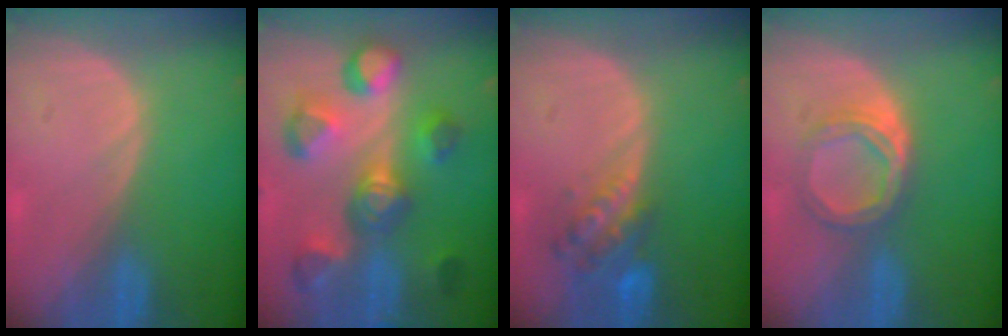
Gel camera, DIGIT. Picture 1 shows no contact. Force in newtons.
{"total": 10.7, "press": 10.0, "slide": 3.7}
{"total": 5.9, "press": 5.3, "slide": 2.6}
{"total": 5.5, "press": 5.0, "slide": 2.4}